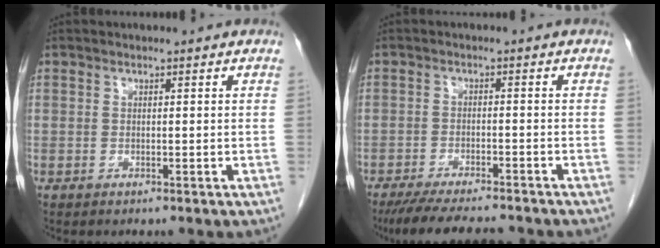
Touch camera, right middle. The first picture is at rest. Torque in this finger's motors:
{"motor_torque": [1.14, -1.00, 0.32, 0.09]}